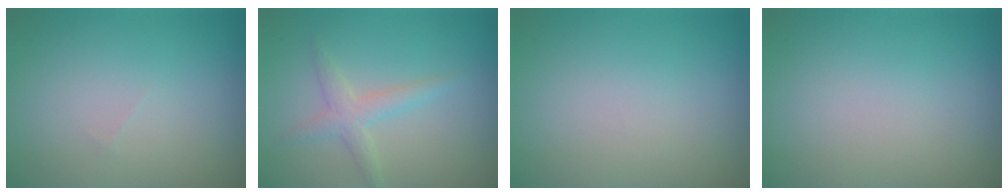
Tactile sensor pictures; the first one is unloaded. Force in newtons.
{"total": 2.1, "press": 2.1, "slide": 0.1}
{"total": 0.0}
{"total": 0.0}